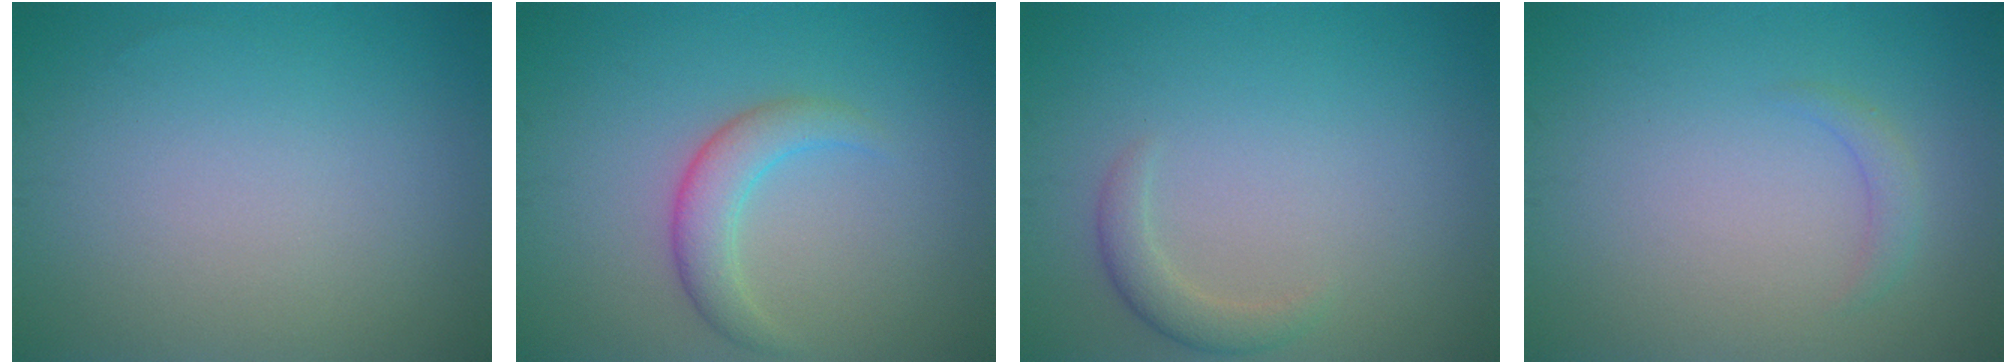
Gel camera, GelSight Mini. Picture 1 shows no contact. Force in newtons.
{"total": 3.0, "press": 3.0, "slide": 0.1}
{"total": 1.8, "press": 1.8, "slide": 0.0}
{"total": 1.1, "press": 1.1, "slide": 0.1}